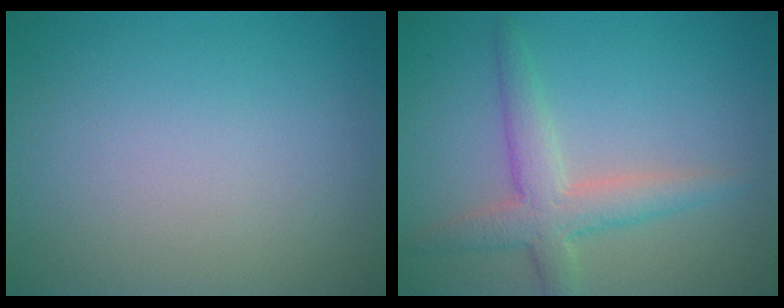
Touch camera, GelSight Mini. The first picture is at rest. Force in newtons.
{"total": 3.9, "press": 3.9, "slide": 0.2}